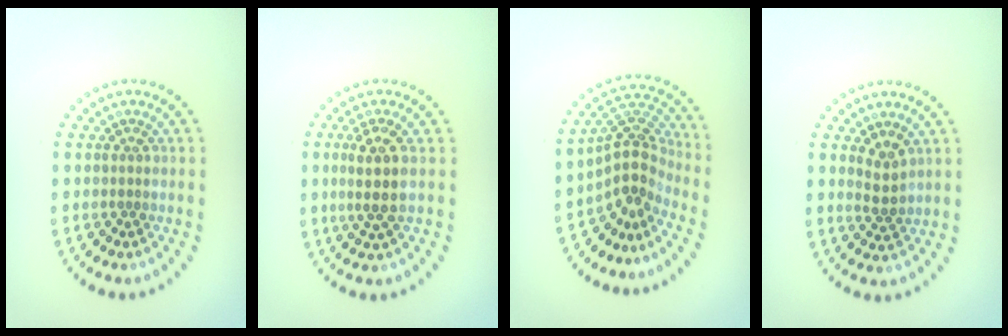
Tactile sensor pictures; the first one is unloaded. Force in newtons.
{"total": 3.1, "press": 2.6, "slide": 1.6}
{"total": 3.8, "press": 2.7, "slide": 2.6}
{"total": 1.9, "press": 1.7, "slide": 0.8}